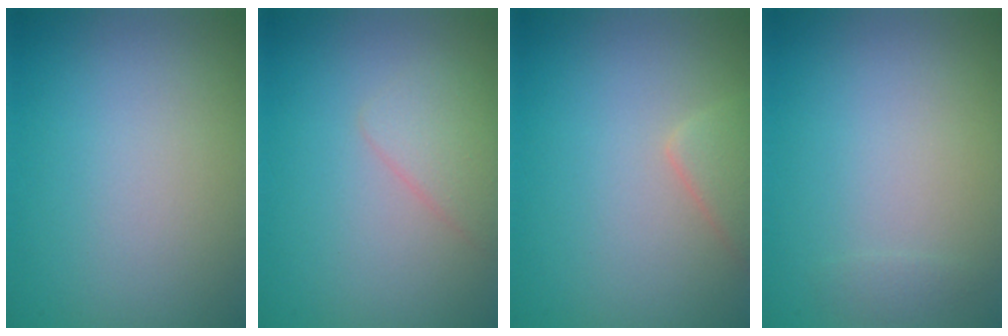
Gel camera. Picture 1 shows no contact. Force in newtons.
{"total": 2.1, "press": 2.1, "slide": 0.1}
{"total": 2.1, "press": 2.1, "slide": 0.2}
{"total": 0.6, "press": 0.6, "slide": 0.0}